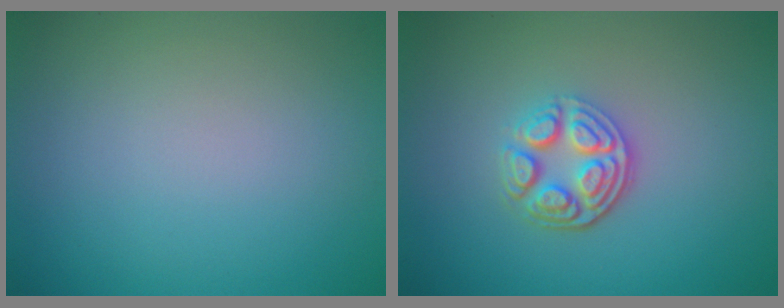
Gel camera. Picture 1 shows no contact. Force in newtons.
{"total": 3.9, "press": 3.2, "slide": 2.3}